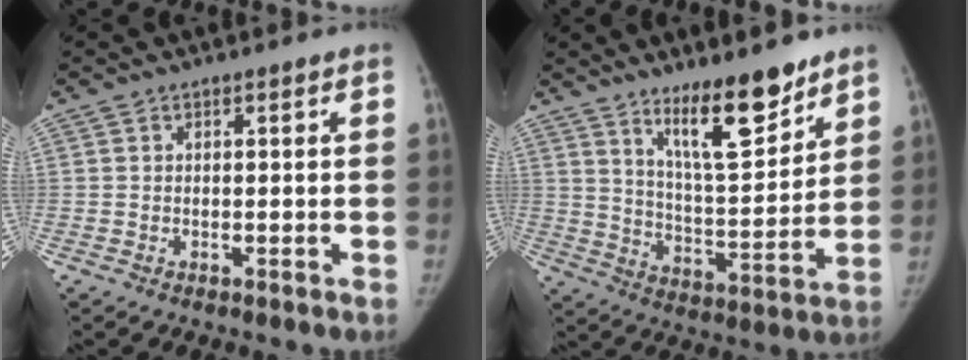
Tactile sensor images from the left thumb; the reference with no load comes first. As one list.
[{"total": 14.0, "force": [9.9, 3.6, 9.2], "torque": [-0.120, -0.082, 0.172]}]